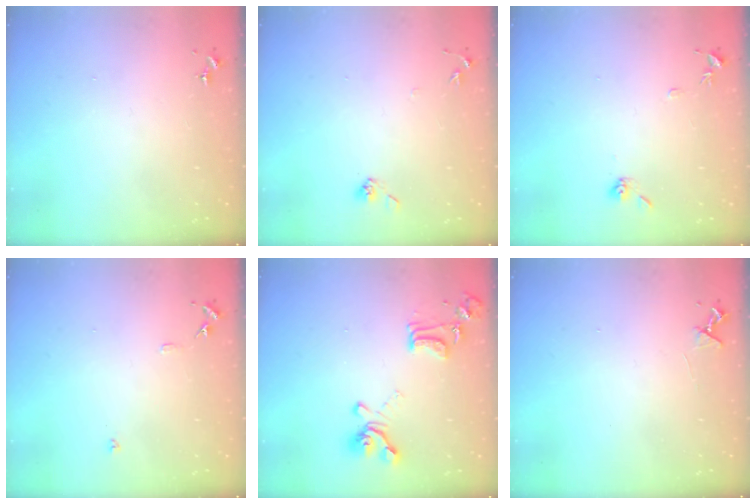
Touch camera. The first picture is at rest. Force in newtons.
{"total": 5.6, "press": 5.5, "slide": 1.1}
{"total": 6.4, "press": 6.3, "slide": 0.9}
{"total": 6.3, "press": 6.3, "slide": 0.6}
{"total": 15.0, "press": 14.9, "slide": 1.3}
{"total": 4.2, "press": 4.1, "slide": 0.5}